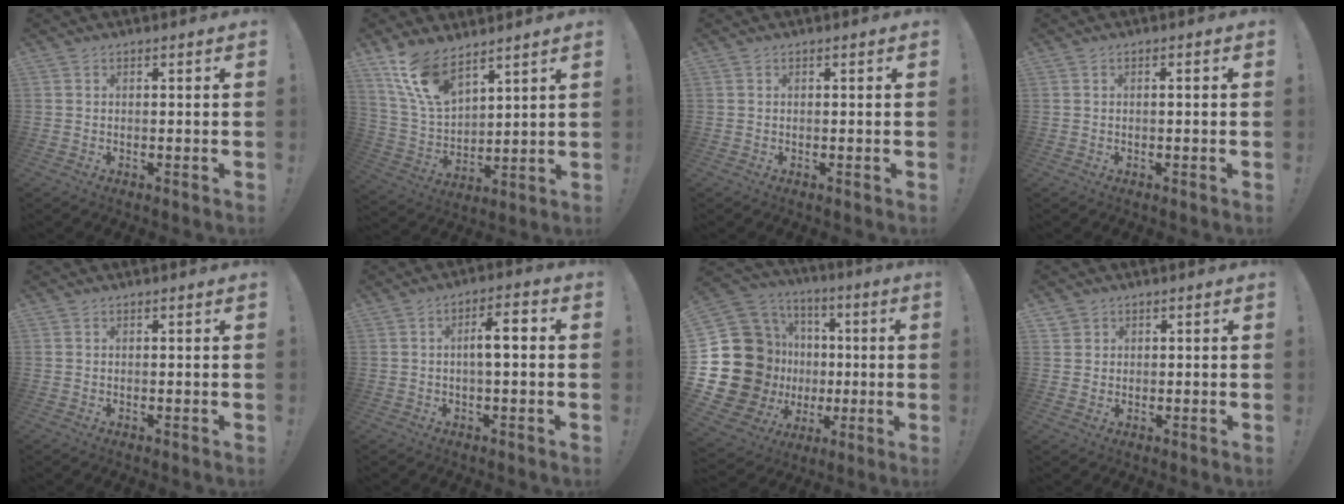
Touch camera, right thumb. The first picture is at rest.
{"total": 13.6, "force": [10.2, 5.9, 6.9], "torque": [-0.156, -0.058, 0.196]}
{"total": 0.0}
{"total": 0.8, "force": [-0.1, -0.1, 0.7], "torque": [-0.011, -0.002, -0.003]}
{"total": 0.0}
{"total": 6.2, "force": [0.1, 1.5, 6.0], "torque": [-0.100, 0.007, -0.005]}
{"total": 25.3, "force": [0.3, 21.0, 14.0], "torque": [-0.273, -0.025, 0.082]}
{"total": 2.5, "force": [1.3, 2.2, 0.2], "torque": [-0.002, -0.004, 0.024]}